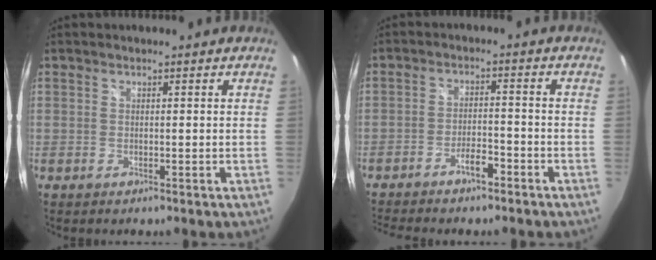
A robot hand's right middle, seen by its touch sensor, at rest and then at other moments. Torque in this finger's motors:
{"motor_torque": [1.07, -1.06, 0.16, 0.08]}